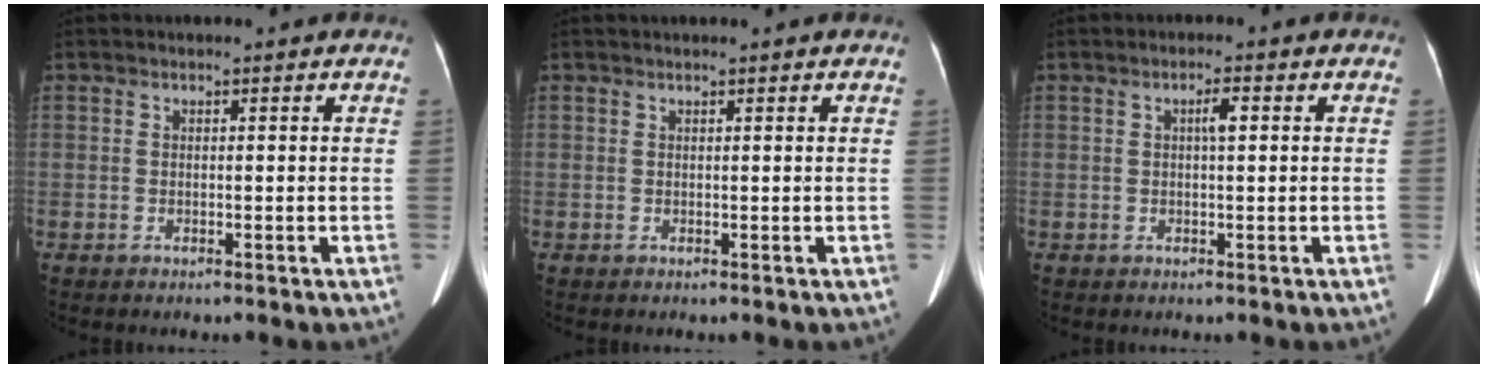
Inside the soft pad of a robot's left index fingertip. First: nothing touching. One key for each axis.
{"total": 2.0, "fx": 1.7, "fy": -0.1, "fz": 1.0, "tx": -0.014, "ty": 0.023, "tz": 0.022}
{"total": 1.9, "fx": 0.4, "fy": 0.3, "fz": 1.8, "tx": -0.031, "ty": 0.005, "tz": 0.006}